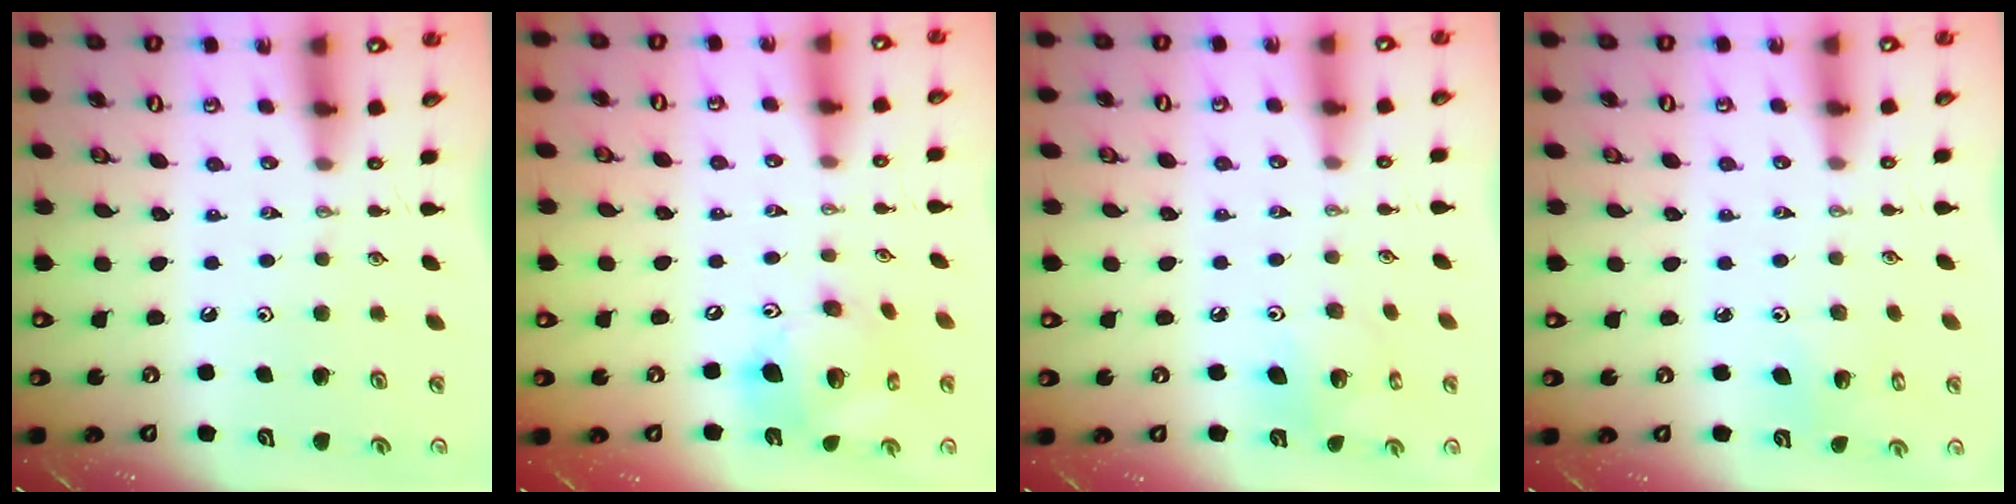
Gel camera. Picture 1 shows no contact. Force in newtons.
{"total": 14.8, "press": 14.7, "slide": 2.0}
{"total": 7.1, "press": 7.1, "slide": 0.5}
{"total": 3.6, "press": 3.6, "slide": 0.2}